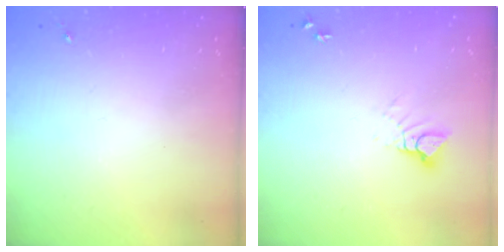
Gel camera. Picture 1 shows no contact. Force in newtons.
{"total": 4.0, "press": 3.9, "slide": 0.4}